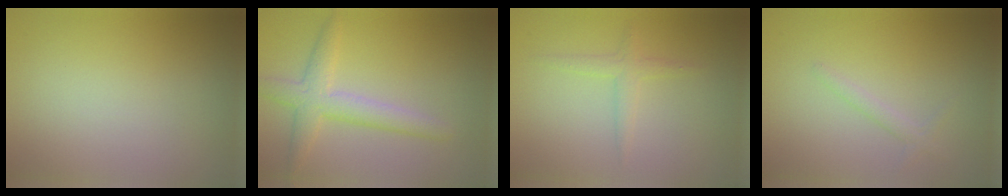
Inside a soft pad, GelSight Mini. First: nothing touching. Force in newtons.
{"total": 2.8, "press": 2.8, "slide": 0.2}
{"total": 1.4, "press": 1.4, "slide": 0.0}
{"total": 1.0, "press": 1.0, "slide": 0.0}